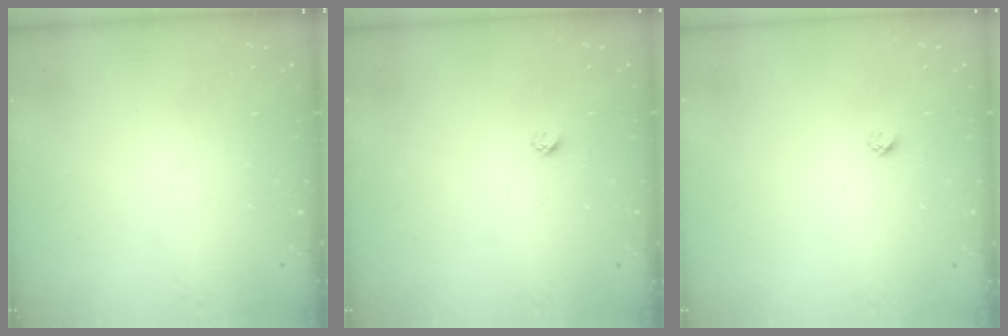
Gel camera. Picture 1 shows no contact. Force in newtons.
{"total": 2.3, "press": 2.3, "slide": 0.2}
{"total": 2.3, "press": 2.3, "slide": 0.2}